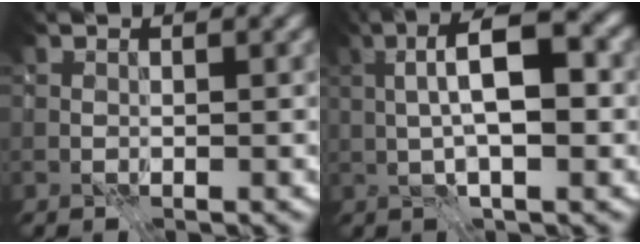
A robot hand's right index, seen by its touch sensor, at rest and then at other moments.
{"total": 7.1, "force": [0.4, 1.9, 6.9], "torque": [-0.109, 0.013, 0.001]}